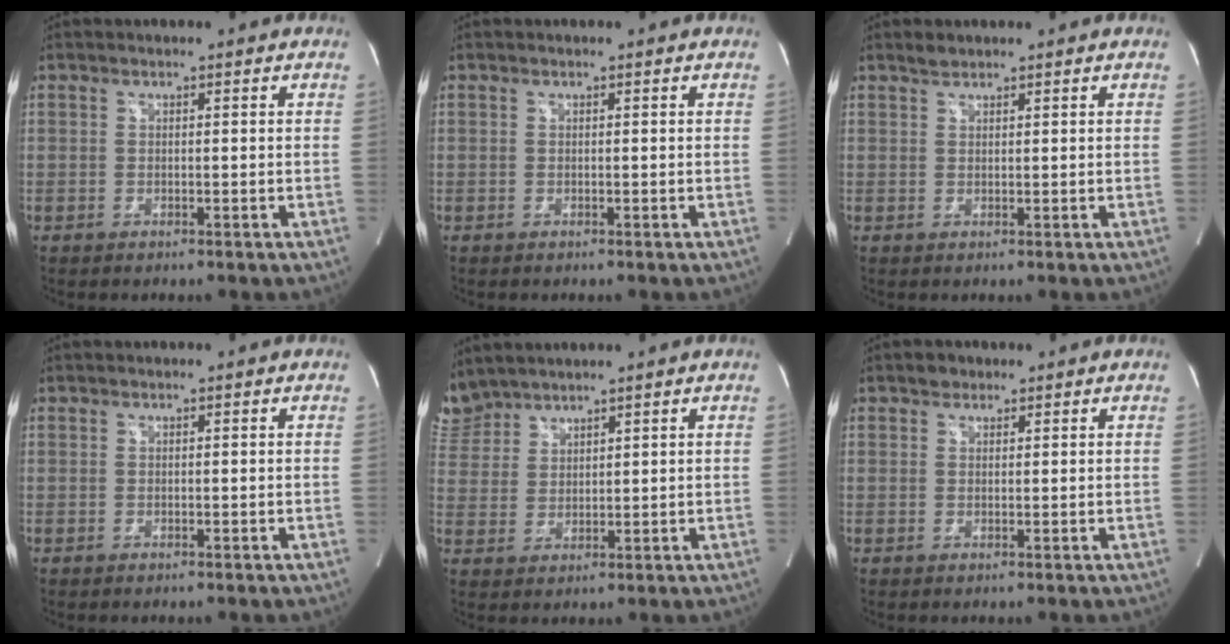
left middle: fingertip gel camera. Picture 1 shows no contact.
{"total": 0.0}
{"total": 1.3, "force": [1.2, 0.3, 0.3], "torque": [-0.011, 0.004, 0.025]}
{"total": 0.0}
{"total": 6.4, "force": [6.1, 2.0, 0.2], "torque": [-0.017, 0.014, 0.137]}
{"total": 1.6, "force": [1.2, 1.0, 0.3], "torque": [-0.007, 0.004, 0.017]}